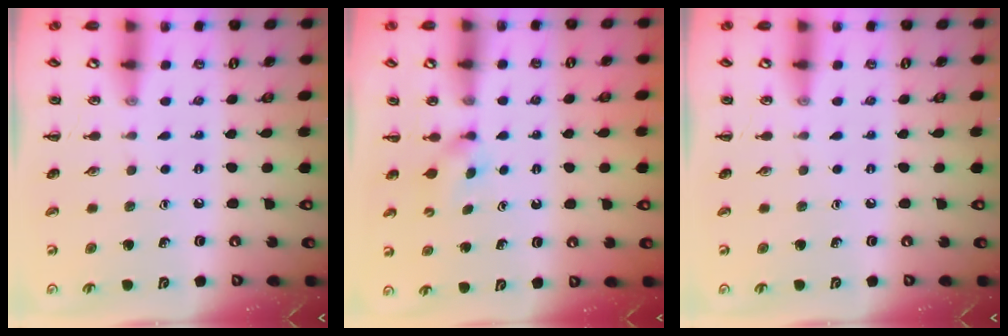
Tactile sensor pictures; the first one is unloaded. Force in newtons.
{"total": 1.8, "press": 1.5, "slide": 1.0}
{"total": 0.0}